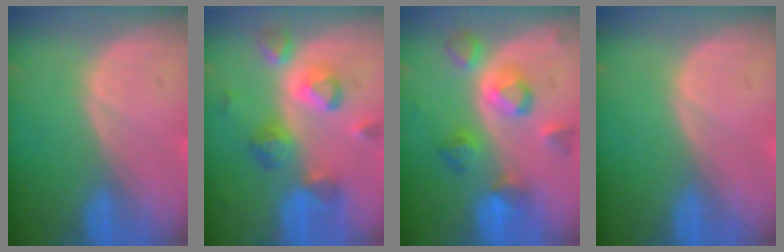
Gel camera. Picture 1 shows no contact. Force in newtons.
{"total": 8.6, "press": 7.9, "slide": 3.3}
{"total": 7.6, "press": 7.5, "slide": 1.4}
{"total": 0.0}